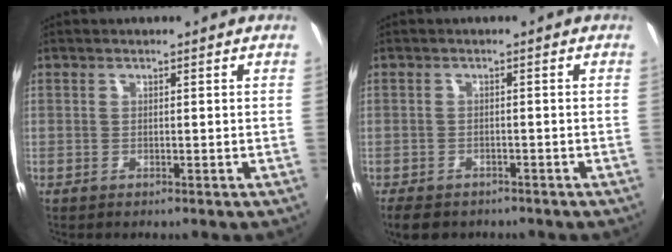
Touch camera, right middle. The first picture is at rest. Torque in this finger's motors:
{"motor_torque": [0.57, -0.54, 0.09, 0.05]}